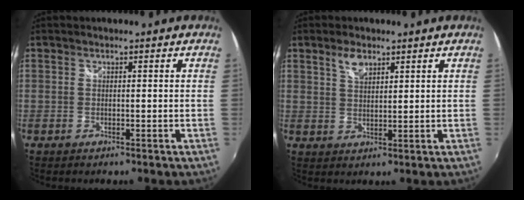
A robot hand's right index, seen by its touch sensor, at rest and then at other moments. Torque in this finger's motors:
{"motor_torque": [0.36, 0.22, 0.10, 0.02]}